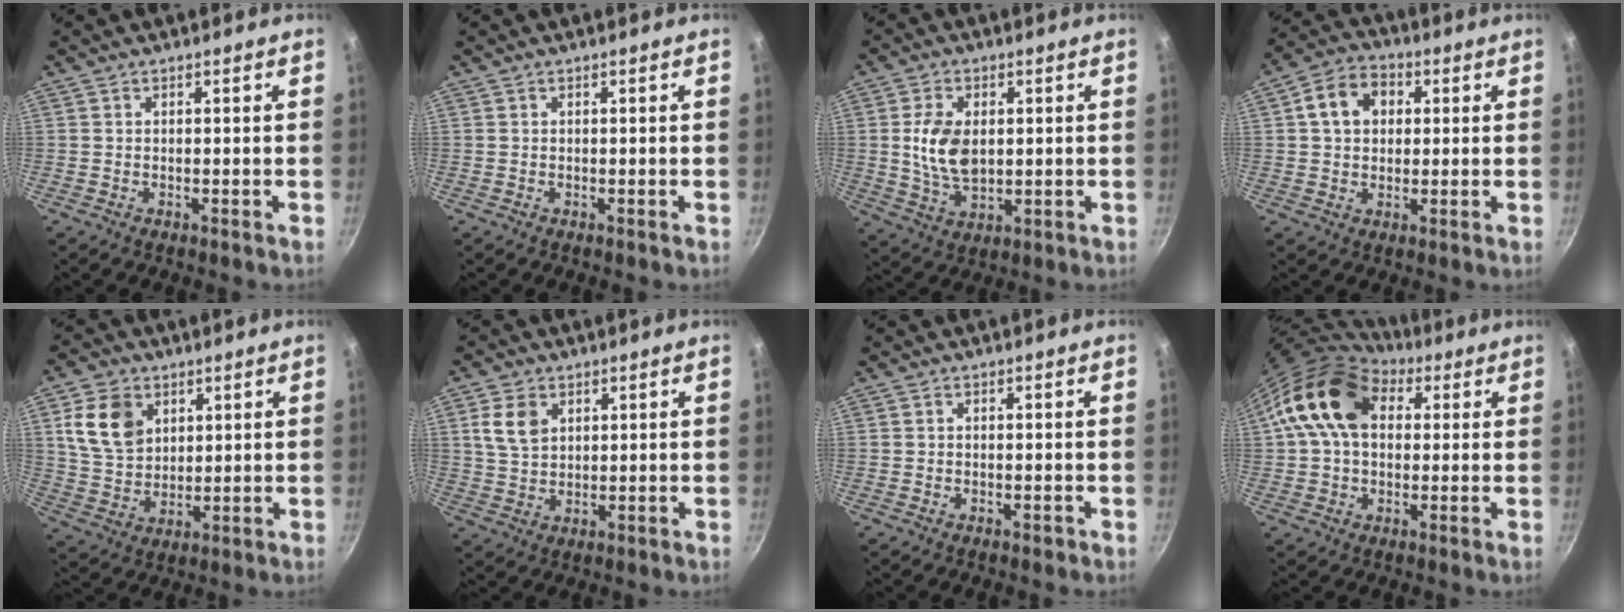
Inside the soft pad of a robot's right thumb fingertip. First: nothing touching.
{"total": 0.0}
{"total": 9.3, "force": [1.1, 5.9, 7.1], "torque": [-0.126, -0.013, 0.025]}
{"total": 9.0, "force": [2.0, 7.0, 5.3], "torque": [-0.063, 0.015, 0.020]}
{"total": 11.1, "force": [4.1, 8.2, 6.3], "torque": [-0.098, -0.014, 0.083]}
{"total": 6.4, "force": [2.4, 4.4, 4.0], "torque": [-0.064, -0.006, 0.048]}
{"total": 0.8, "force": [-0.5, 0.5, 0.4], "torque": [-0.006, 0.004, -0.005]}
{"total": 15.1, "force": [3.8, 10.8, 9.9], "torque": [-0.150, 0.018, 0.051]}